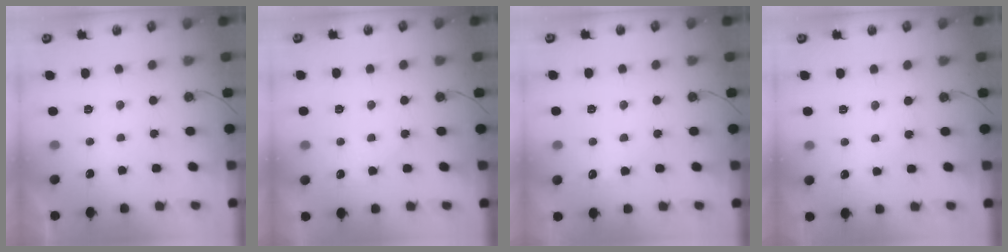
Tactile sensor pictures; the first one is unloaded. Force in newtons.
{"total": 4.3, "press": 4.3, "slide": 0.6}
{"total": 5.3, "press": 5.2, "slide": 0.8}
{"total": 2.4, "press": 2.3, "slide": 0.4}